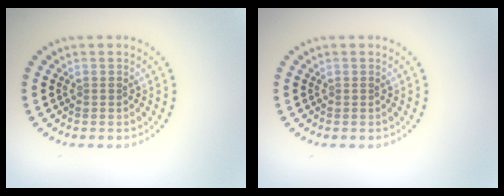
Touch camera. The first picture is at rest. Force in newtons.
{"total": 0.0}